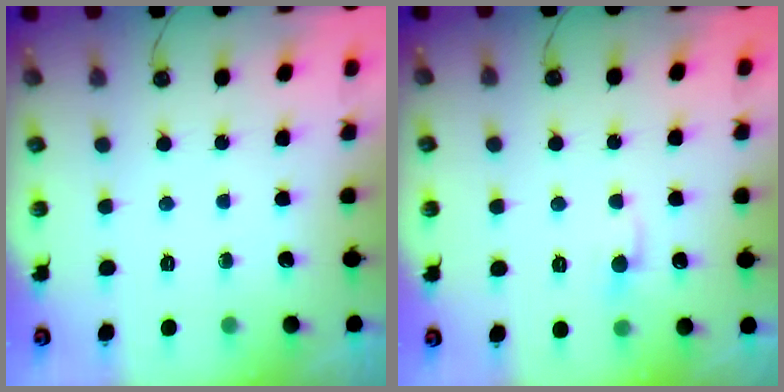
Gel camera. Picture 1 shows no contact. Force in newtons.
{"total": 0.6, "press": 0.0, "slide": 0.6}